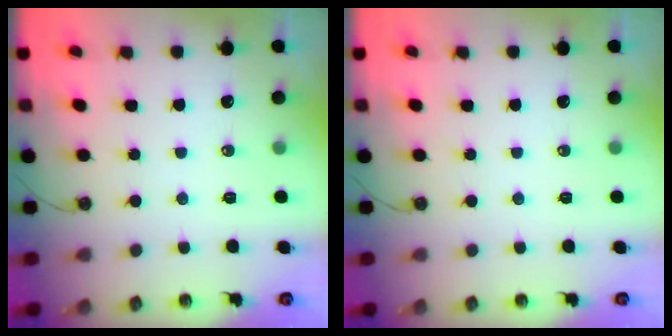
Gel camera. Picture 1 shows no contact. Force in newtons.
{"total": 0.0}